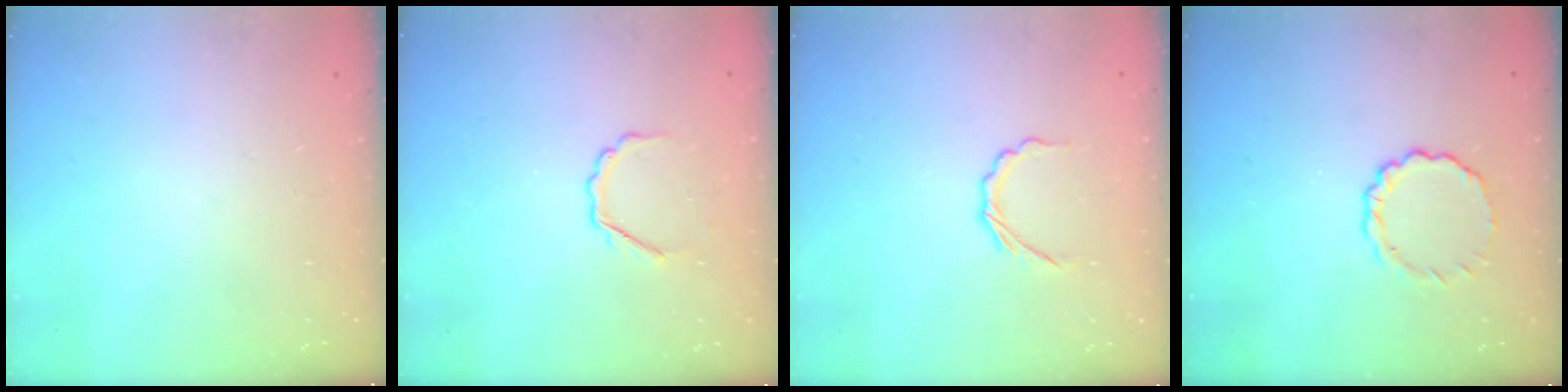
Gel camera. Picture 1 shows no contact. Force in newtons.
{"total": 4.0, "press": 3.9, "slide": 0.7}
{"total": 4.2, "press": 4.0, "slide": 1.2}
{"total": 7.3, "press": 7.1, "slide": 1.5}